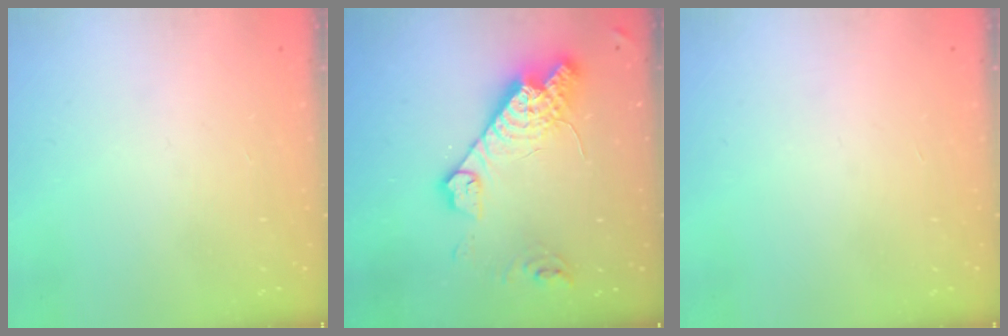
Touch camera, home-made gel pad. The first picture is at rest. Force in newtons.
{"total": 17.6, "press": 17.6, "slide": 1.3}
{"total": 0.0}